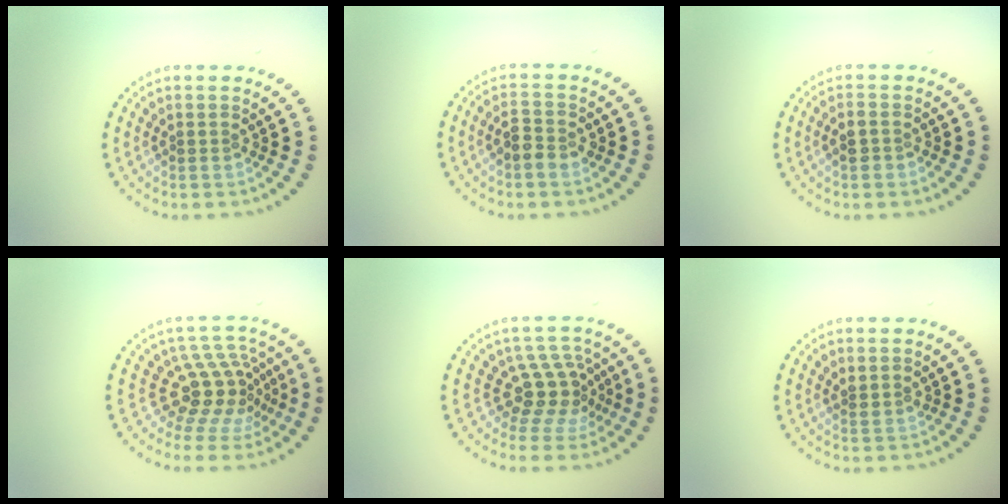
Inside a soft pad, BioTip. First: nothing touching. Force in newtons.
{"total": 2.2, "press": 2.2, "slide": 0.4}
{"total": 1.6, "press": 1.5, "slide": 0.5}
{"total": 4.5, "press": 3.3, "slide": 3.1}
{"total": 3.7, "press": 2.7, "slide": 2.5}
{"total": 0.7, "press": 0.5, "slide": 0.5}